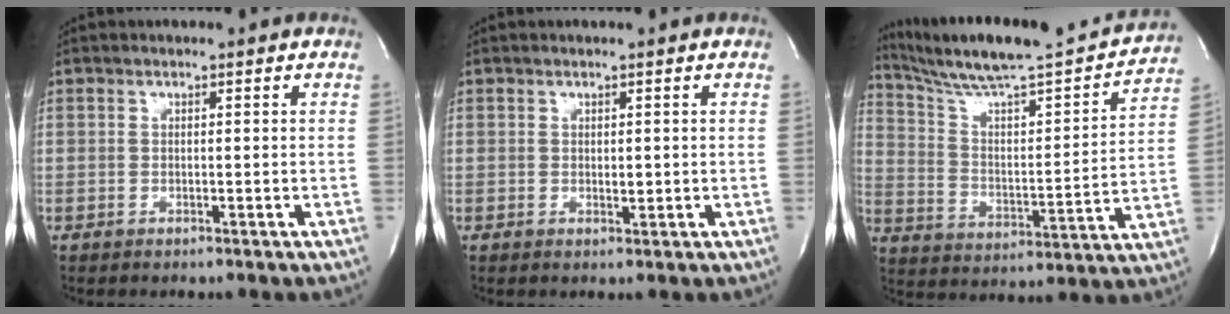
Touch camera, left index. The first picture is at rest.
{"total": 1.0, "force": [0.2, 0.5, 0.9], "torque": [-0.012, -0.002, 0.005]}
{"total": 23.2, "force": [20.8, 2.0, 10.0], "torque": [-0.163, -0.017, 0.309]}